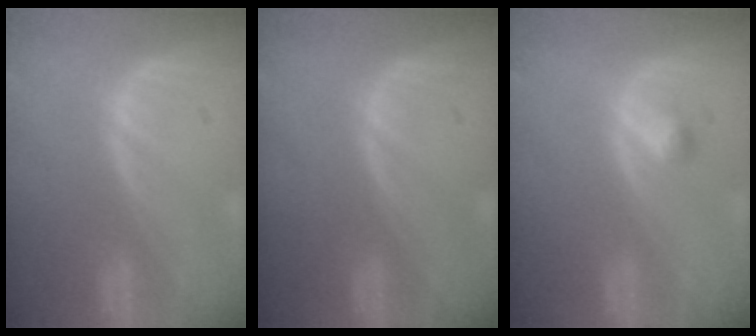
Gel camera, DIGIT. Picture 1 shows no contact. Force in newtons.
{"total": 0.0}
{"total": 1.7, "press": 1.7, "slide": 0.2}